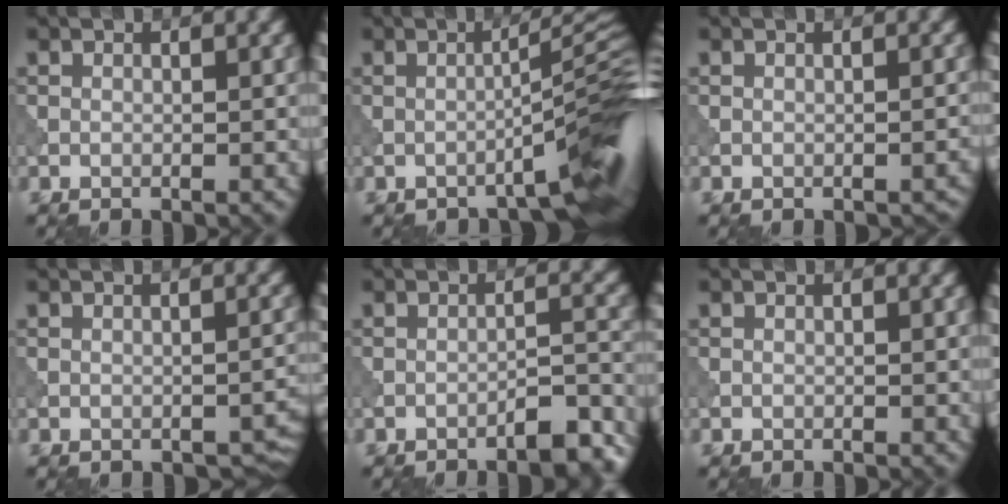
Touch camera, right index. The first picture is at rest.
{"total": 7.0, "force": [-3.7, 0.9, 5.9], "torque": [-0.063, 0.022, -0.060]}
{"total": 0.7, "force": [-0.6, 0.2, 0.3], "torque": [-0.006, -0.003, -0.007]}
{"total": 1.6, "force": [-1.1, 0.8, 0.8], "torque": [-0.006, -0.004, -0.010]}
{"total": 4.1, "force": [-3.3, 0.8, 2.4], "torque": [-0.030, 0.012, -0.046]}
{"total": 0.0}